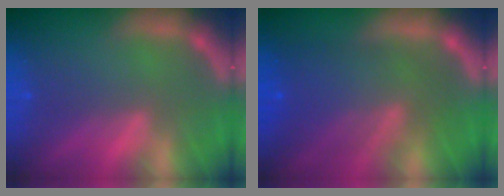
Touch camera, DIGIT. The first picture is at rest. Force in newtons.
{"total": 8.5}